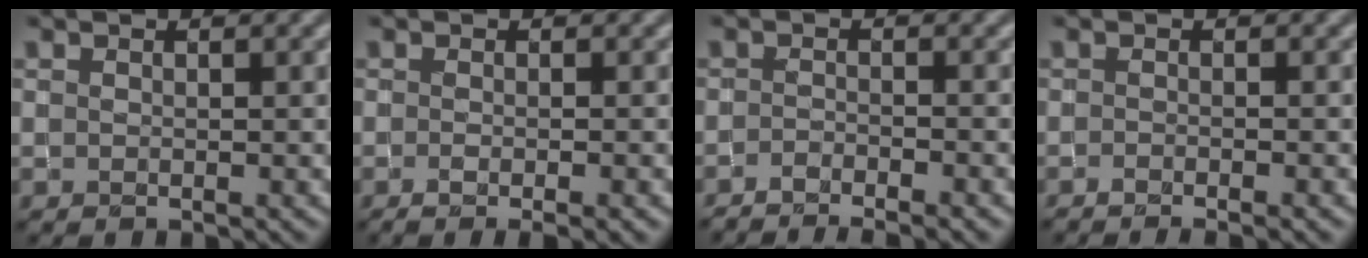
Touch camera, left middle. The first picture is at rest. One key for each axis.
{"total": 2.7, "fx": -1.0, "fy": 0.8, "fz": 2.4, "tx": -0.031, "ty": -0.006, "tz": -0.012}
{"total": 3.7, "fx": -3.1, "fy": 0.5, "fz": 2.1, "tx": -0.037, "ty": -0.001, "tz": -0.055}
{"total": 2.4, "fx": -1.7, "fy": 0.5, "fz": 1.6, "tx": -0.018, "ty": -0.001, "tz": -0.029}